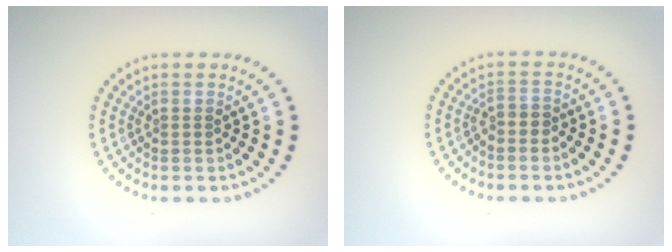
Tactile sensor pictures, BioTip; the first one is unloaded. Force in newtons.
{"total": 0.9, "press": 0.7, "slide": 0.6}